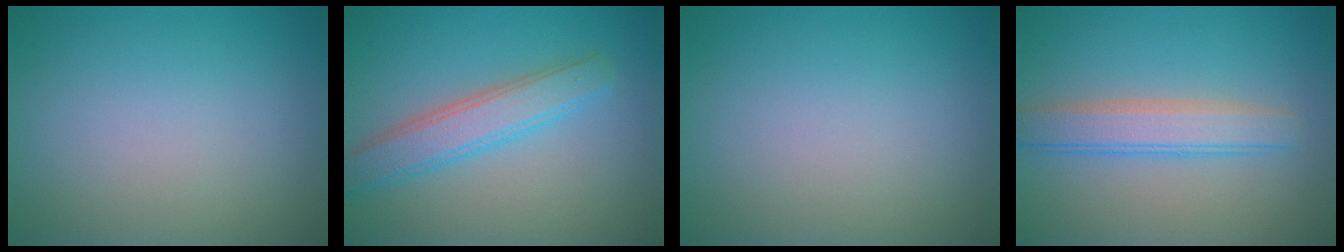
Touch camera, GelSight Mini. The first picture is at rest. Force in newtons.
{"total": 3.8, "press": 3.8, "slide": 0.1}
{"total": 0.0}
{"total": 3.6, "press": 3.6, "slide": 0.2}